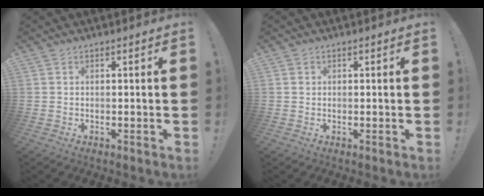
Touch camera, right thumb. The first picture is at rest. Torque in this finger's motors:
{"motor_torque": [0.42, 0.38, 0.19, -0.25, -0.02]}